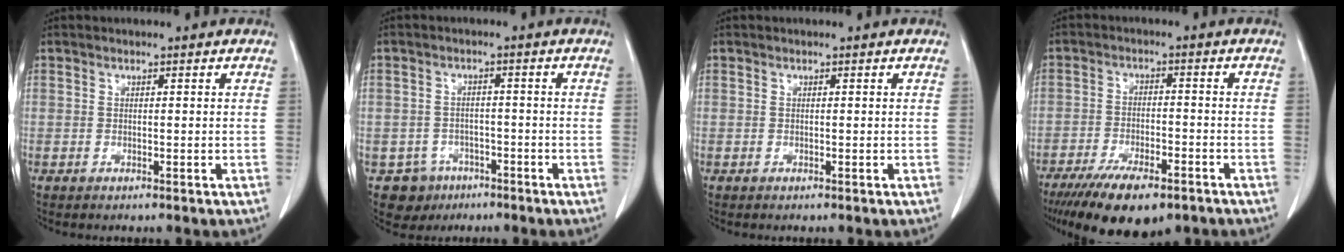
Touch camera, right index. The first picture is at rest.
{"total": 4.9, "force": [-2.6, 4.2, 0.0], "torque": [0.003, 0.012, -0.033]}
{"total": 0.0}
{"total": 12.6, "force": [-8.9, 3.9, 8.0], "torque": [-0.129, -0.017, -0.141]}